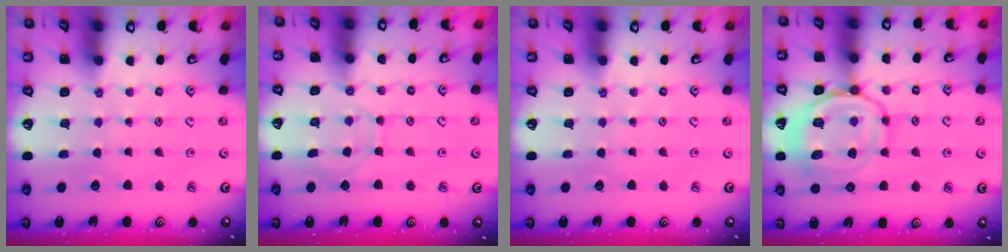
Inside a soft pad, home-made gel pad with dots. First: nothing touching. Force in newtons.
{"total": 7.6, "press": 7.5, "slide": 0.9}
{"total": 0.0}
{"total": 13.9, "press": 13.8, "slide": 1.5}